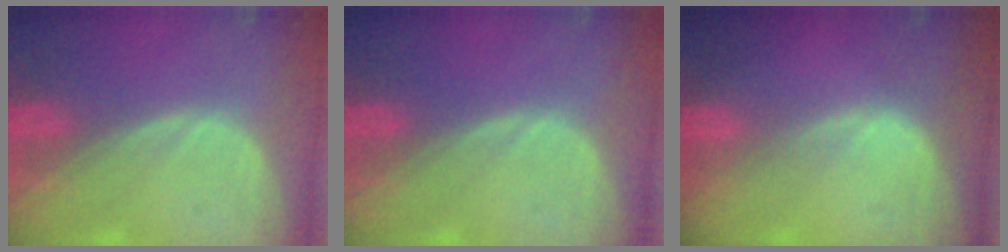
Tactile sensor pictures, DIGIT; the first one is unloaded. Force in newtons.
{"total": 0.0}
{"total": 1.5, "press": 1.0, "slide": 1.1}